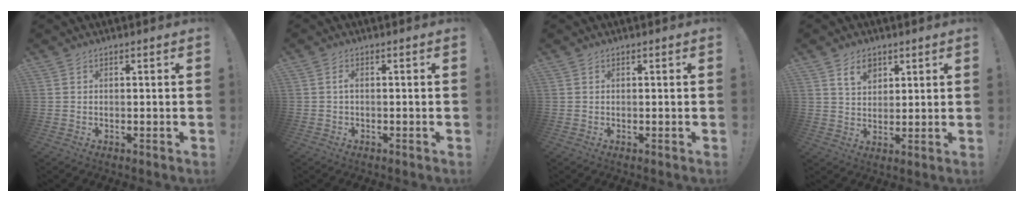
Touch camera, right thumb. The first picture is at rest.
{"total": 1.2, "force": [-0.4, 0.9, 0.6], "torque": [-0.021, 0.008, -0.006]}
{"total": 0.0}
{"total": 6.9, "force": [4.1, 4.8, 3.0], "torque": [-0.042, -0.014, 0.073]}